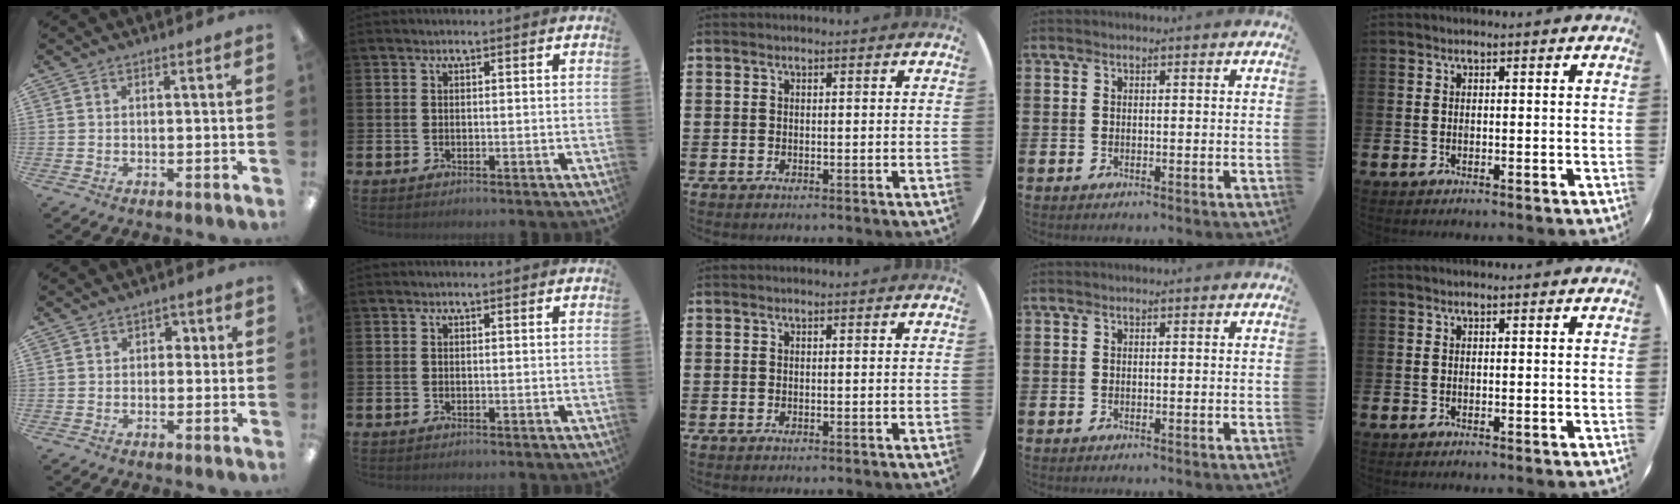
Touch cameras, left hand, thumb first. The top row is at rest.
{"thumb": {"total": 2.1, "force": [0.2, 1.7, 1.1], "torque": [-0.015, 0.007, -0.002]}}